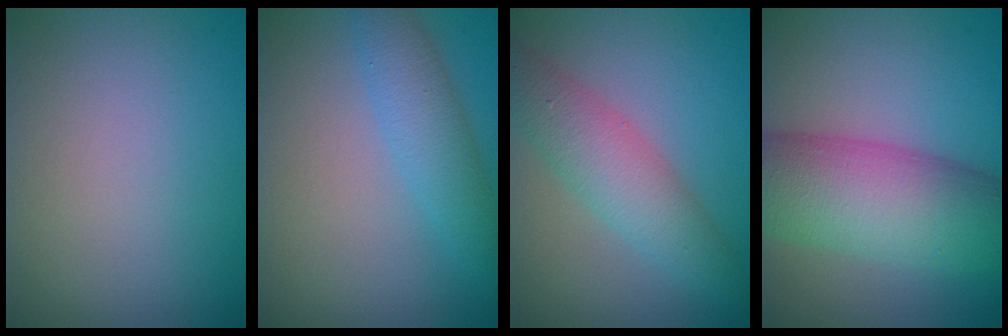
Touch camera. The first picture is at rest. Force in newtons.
{"total": 3.3, "press": 3.3, "slide": 0.1}
{"total": 4.6, "press": 4.6, "slide": 0.1}
{"total": 10.0, "press": 10.0, "slide": 0.3}